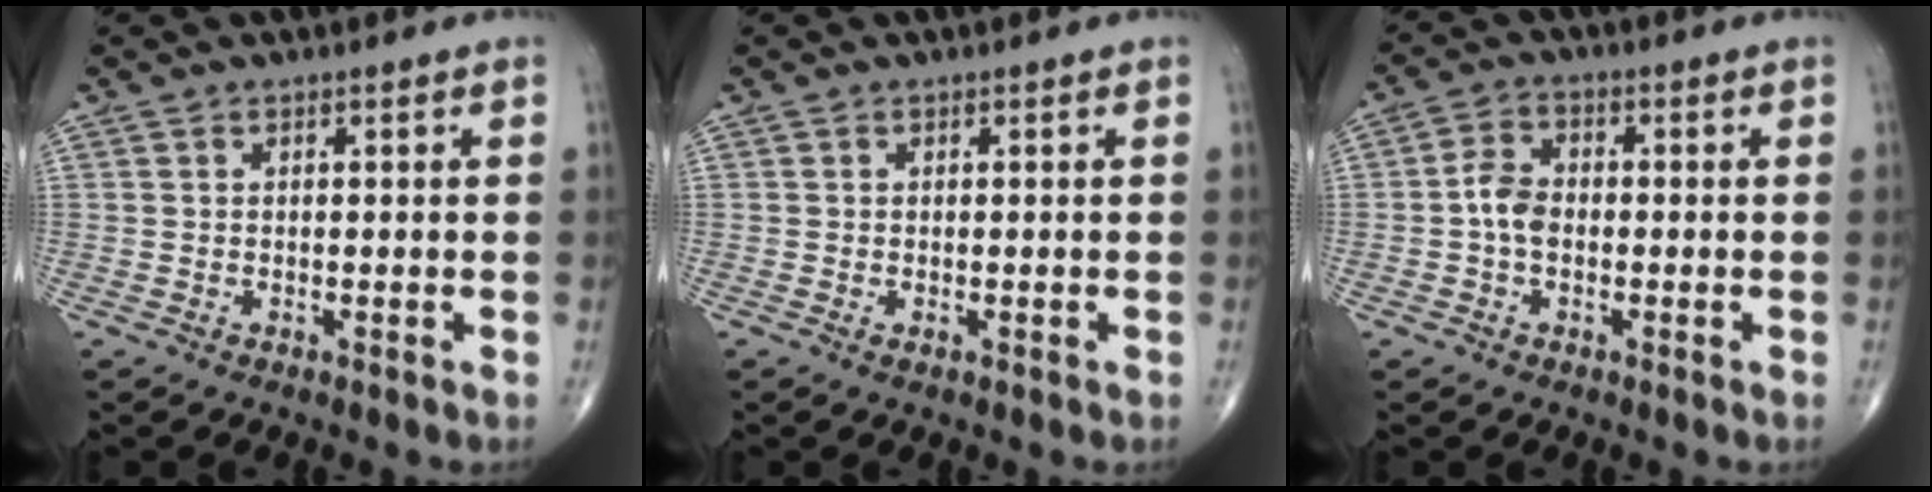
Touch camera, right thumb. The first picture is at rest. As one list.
[{"total": 0.5, "force": [-0.1, 0.3, 0.4], "torque": [-0.006, -0.002, -0.003]}, {"total": 4.6, "force": [-0.7, 3.2, 3.2], "torque": [-0.057, 0.016, -0.022]}]